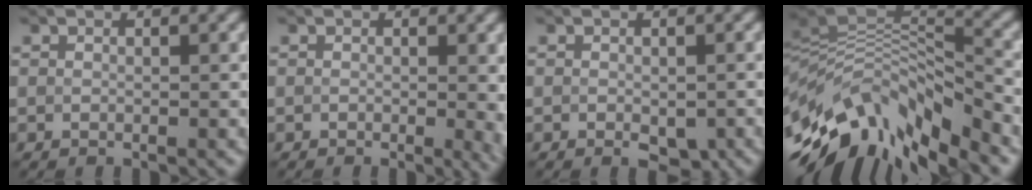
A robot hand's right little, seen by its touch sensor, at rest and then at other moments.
{"total": 1.8, "force": [-0.2, 0.0, 1.8], "torque": [-0.016, 0.003, 0.005]}
{"total": 1.7, "force": [-1.1, 0.4, 1.3], "torque": [-0.024, -0.009, 0.001]}
{"total": 11.0, "force": [-6.6, 4.4, 7.7], "torque": [-0.158, 0.018, -0.111]}